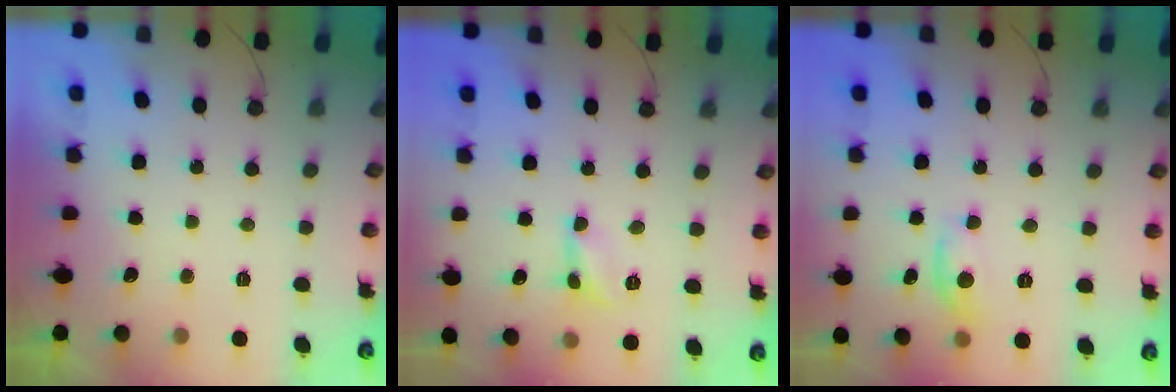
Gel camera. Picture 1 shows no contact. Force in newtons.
{"total": 2.6, "press": 2.6, "slide": 0.2}
{"total": 7.0, "press": 7.0, "slide": 0.4}